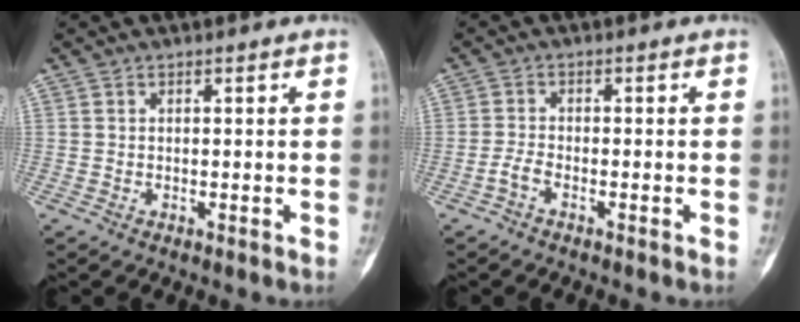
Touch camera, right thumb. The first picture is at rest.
{"total": 2.0, "force": [-1.3, 0.5, 1.4], "torque": [-0.036, 0.006, -0.031]}